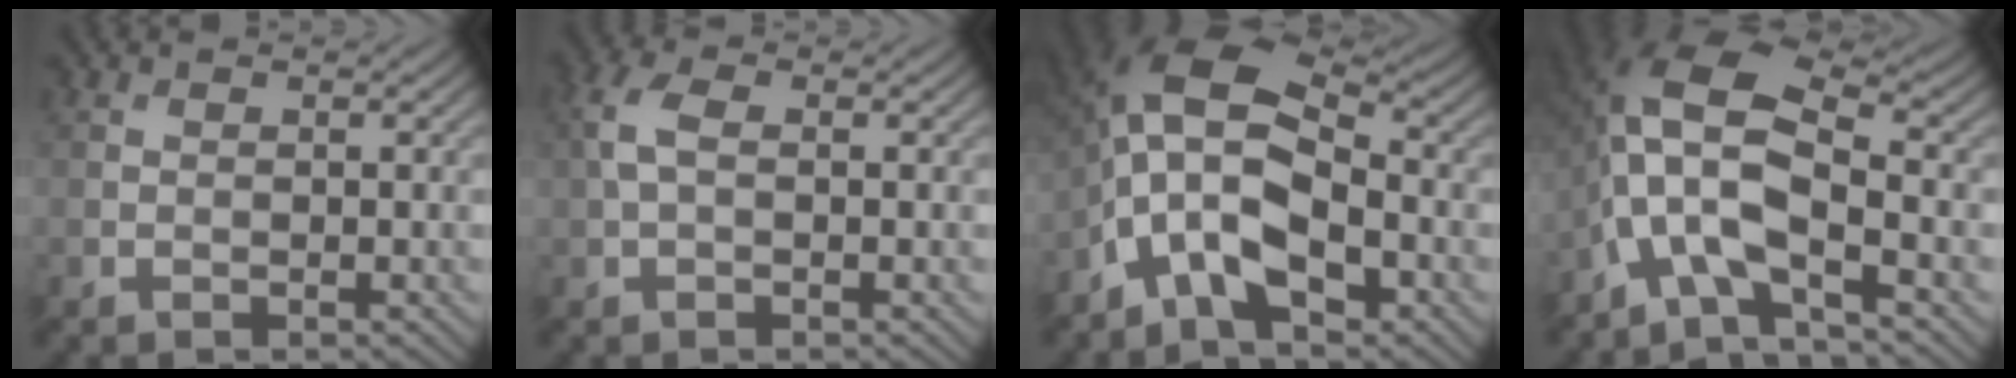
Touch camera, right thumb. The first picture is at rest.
{"total": 3.3, "force": [0.4, 1.8, 2.7], "torque": [-0.071, 0.009, 0.002]}
{"total": 14.2, "force": [-3.2, 7.3, 11.8], "torque": [-0.230, 0.007, -0.072]}
{"total": 11.9, "force": [-2.8, 4.7, 10.5], "torque": [-0.222, 0.008, -0.069]}